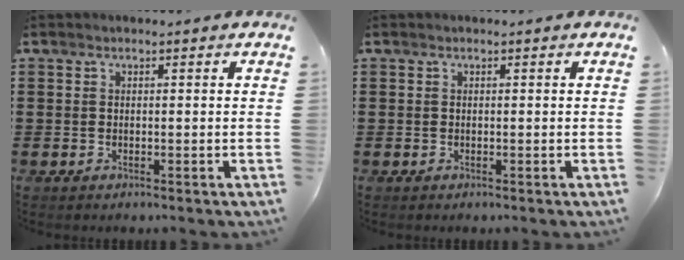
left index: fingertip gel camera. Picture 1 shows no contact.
{"total": 0.0}